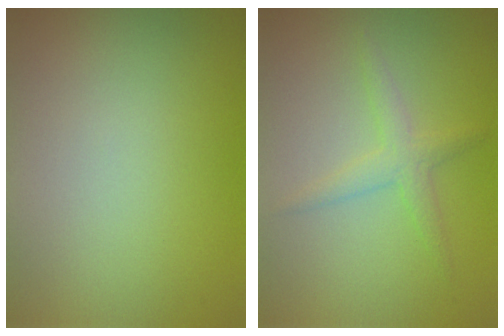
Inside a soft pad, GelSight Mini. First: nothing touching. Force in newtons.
{"total": 2.1, "press": 2.1, "slide": 0.1}